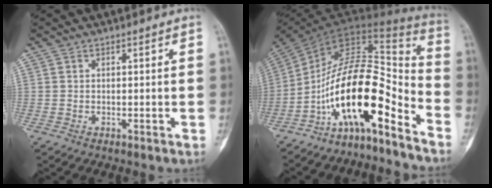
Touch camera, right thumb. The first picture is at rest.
{"total": 18.2, "force": [-10.6, 6.2, 13.5], "torque": [-0.214, 0.125, -0.183]}